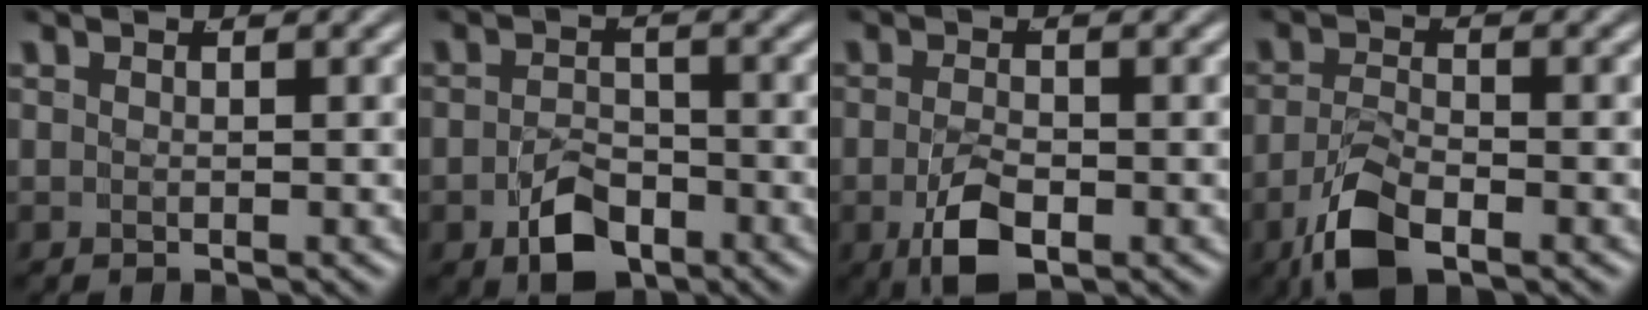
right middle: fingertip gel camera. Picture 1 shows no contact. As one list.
[{"total": 4.8, "force": [-2.8, 2.8, 2.8], "torque": [-0.039, -0.018, -0.041]}, {"total": 4.7, "force": [-2.1, 2.1, 3.7], "torque": [-0.071, -0.016, -0.027]}, {"total": 5.0, "force": [-3.1, 1.9, 3.5], "torque": [-0.067, -0.013, -0.047]}]